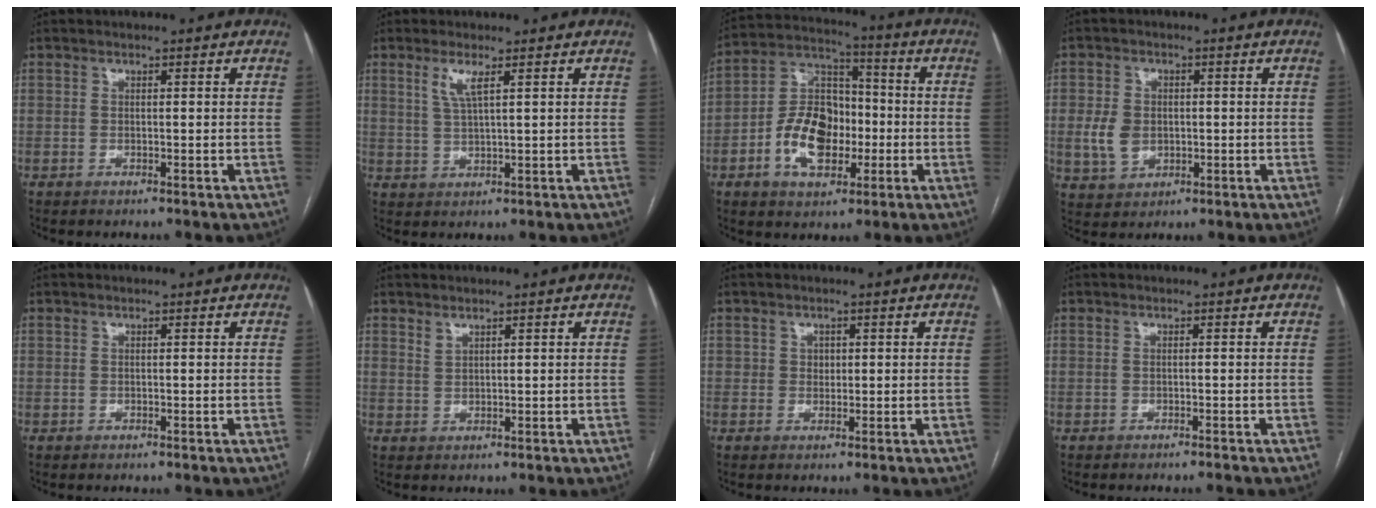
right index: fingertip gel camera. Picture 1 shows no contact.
{"total": 3.3, "force": [1.7, 0.2, 2.9], "torque": [-0.065, -0.003, 0.036]}
{"total": 12.7, "force": [-3.5, 7.6, 9.5], "torque": [-0.196, 0.021, -0.057]}
{"total": 5.7, "force": [-0.3, 4.5, 3.6], "torque": [-0.076, 0.008, 0.005]}
{"total": 0.0}
{"total": 1.1, "force": [1.0, 0.2, 0.4], "torque": [-0.006, -0.002, 0.023]}
{"total": 1.6, "force": [0.3, 1.4, 0.8], "torque": [-0.011, 0.003, 0.004]}
{"total": 1.5, "force": [-1.4, -0.5, 0.4], "torque": [-0.003, 0.000, -0.018]}